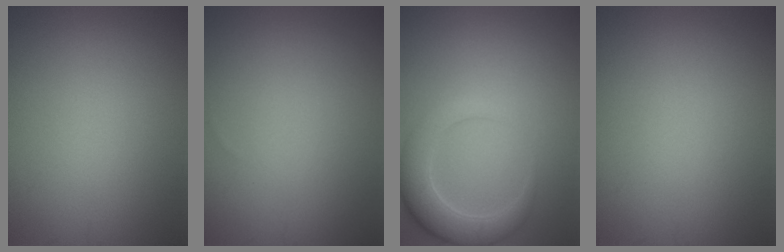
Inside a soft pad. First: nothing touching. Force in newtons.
{"total": 0.0}
{"total": 4.2, "press": 4.2, "slide": 0.2}
{"total": 0.0}